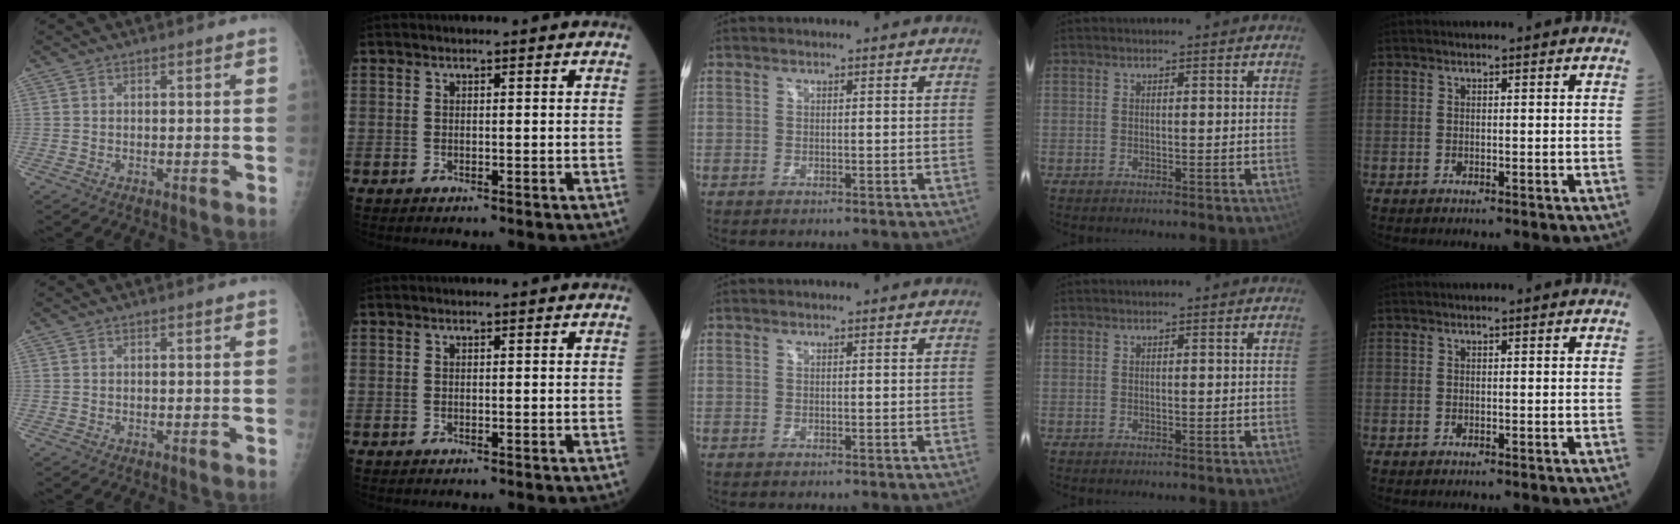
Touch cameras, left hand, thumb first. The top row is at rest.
{}